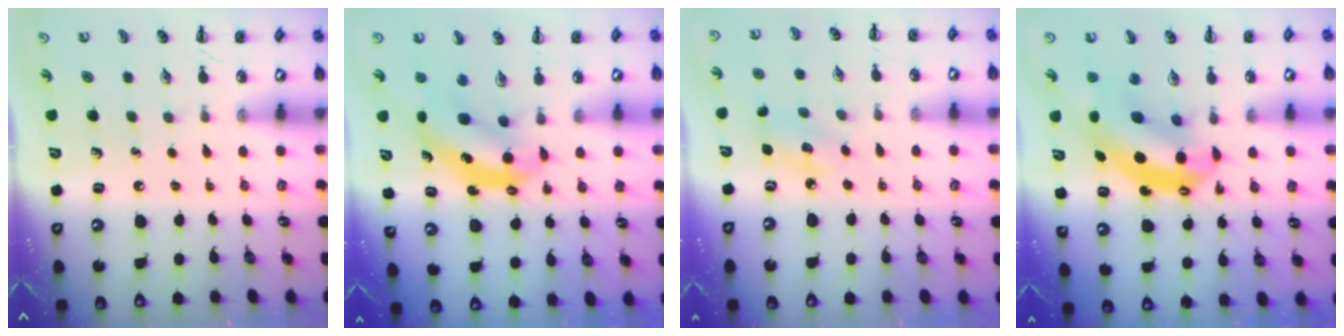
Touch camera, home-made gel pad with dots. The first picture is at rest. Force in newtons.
{"total": 6.3, "press": 6.2, "slide": 0.6}
{"total": 5.5, "press": 5.4, "slide": 1.0}
{"total": 10.1, "press": 9.7, "slide": 2.7}